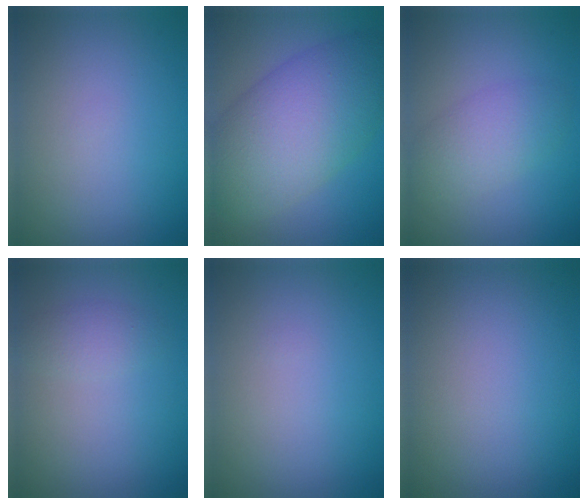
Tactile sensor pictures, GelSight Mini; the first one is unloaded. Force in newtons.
{"total": 10.3, "press": 10.3, "slide": 0.4}
{"total": 3.4, "press": 3.4, "slide": 0.1}
{"total": 1.6, "press": 1.6, "slide": 0.0}
{"total": 0.0}
{"total": 0.0}